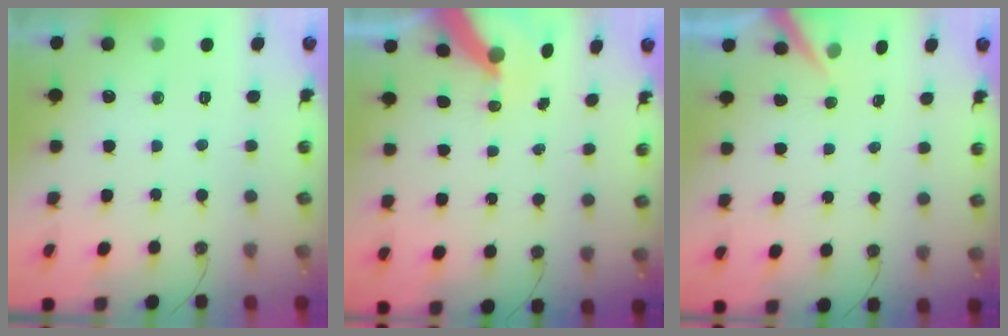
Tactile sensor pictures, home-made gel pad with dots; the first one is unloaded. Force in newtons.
{"total": 8.4, "press": 8.3, "slide": 1.0}
{"total": 3.1, "press": 3.0, "slide": 0.4}